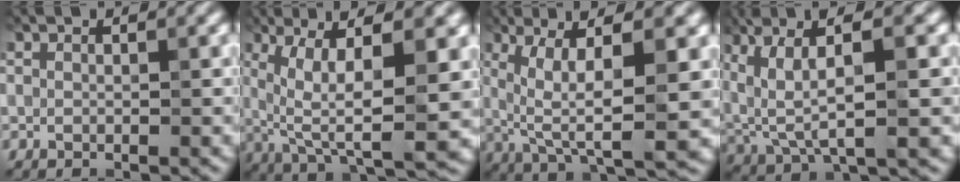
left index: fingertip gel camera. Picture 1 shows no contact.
{"total": 9.9, "force": [1.8, 2.8, 9.3], "torque": [-0.162, -0.005, 0.034]}
{"total": 8.9, "force": [1.6, 2.4, 8.4], "torque": [-0.146, -0.004, 0.030]}
{"total": 7.4, "force": [2.2, 2.5, 6.6], "torque": [-0.141, 0.002, 0.044]}